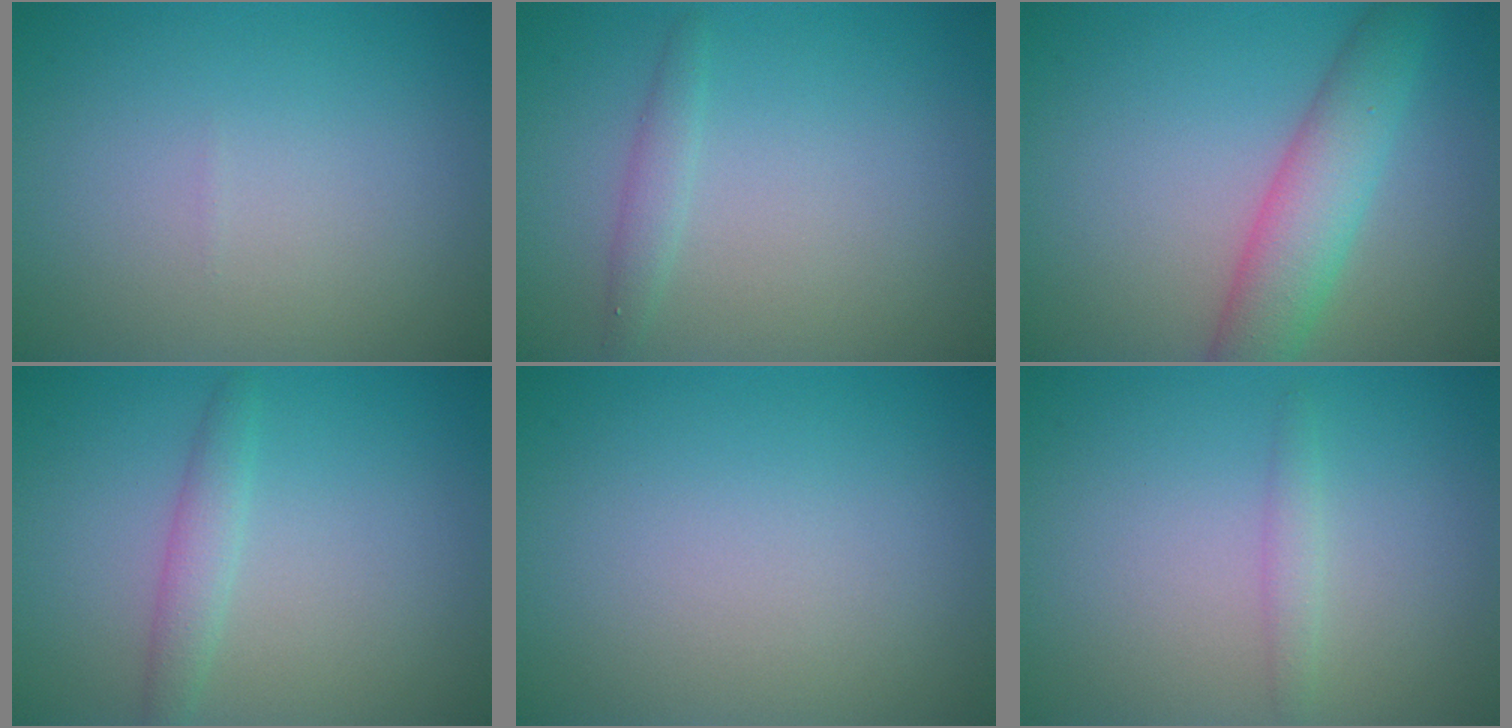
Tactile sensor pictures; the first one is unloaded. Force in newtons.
{"total": 1.3, "press": 1.3, "slide": 0.1}
{"total": 5.1, "press": 5.1, "slide": 0.2}
{"total": 1.9, "press": 1.9, "slide": 0.1}
{"total": 0.0}
{"total": 1.1, "press": 1.1, "slide": 0.0}